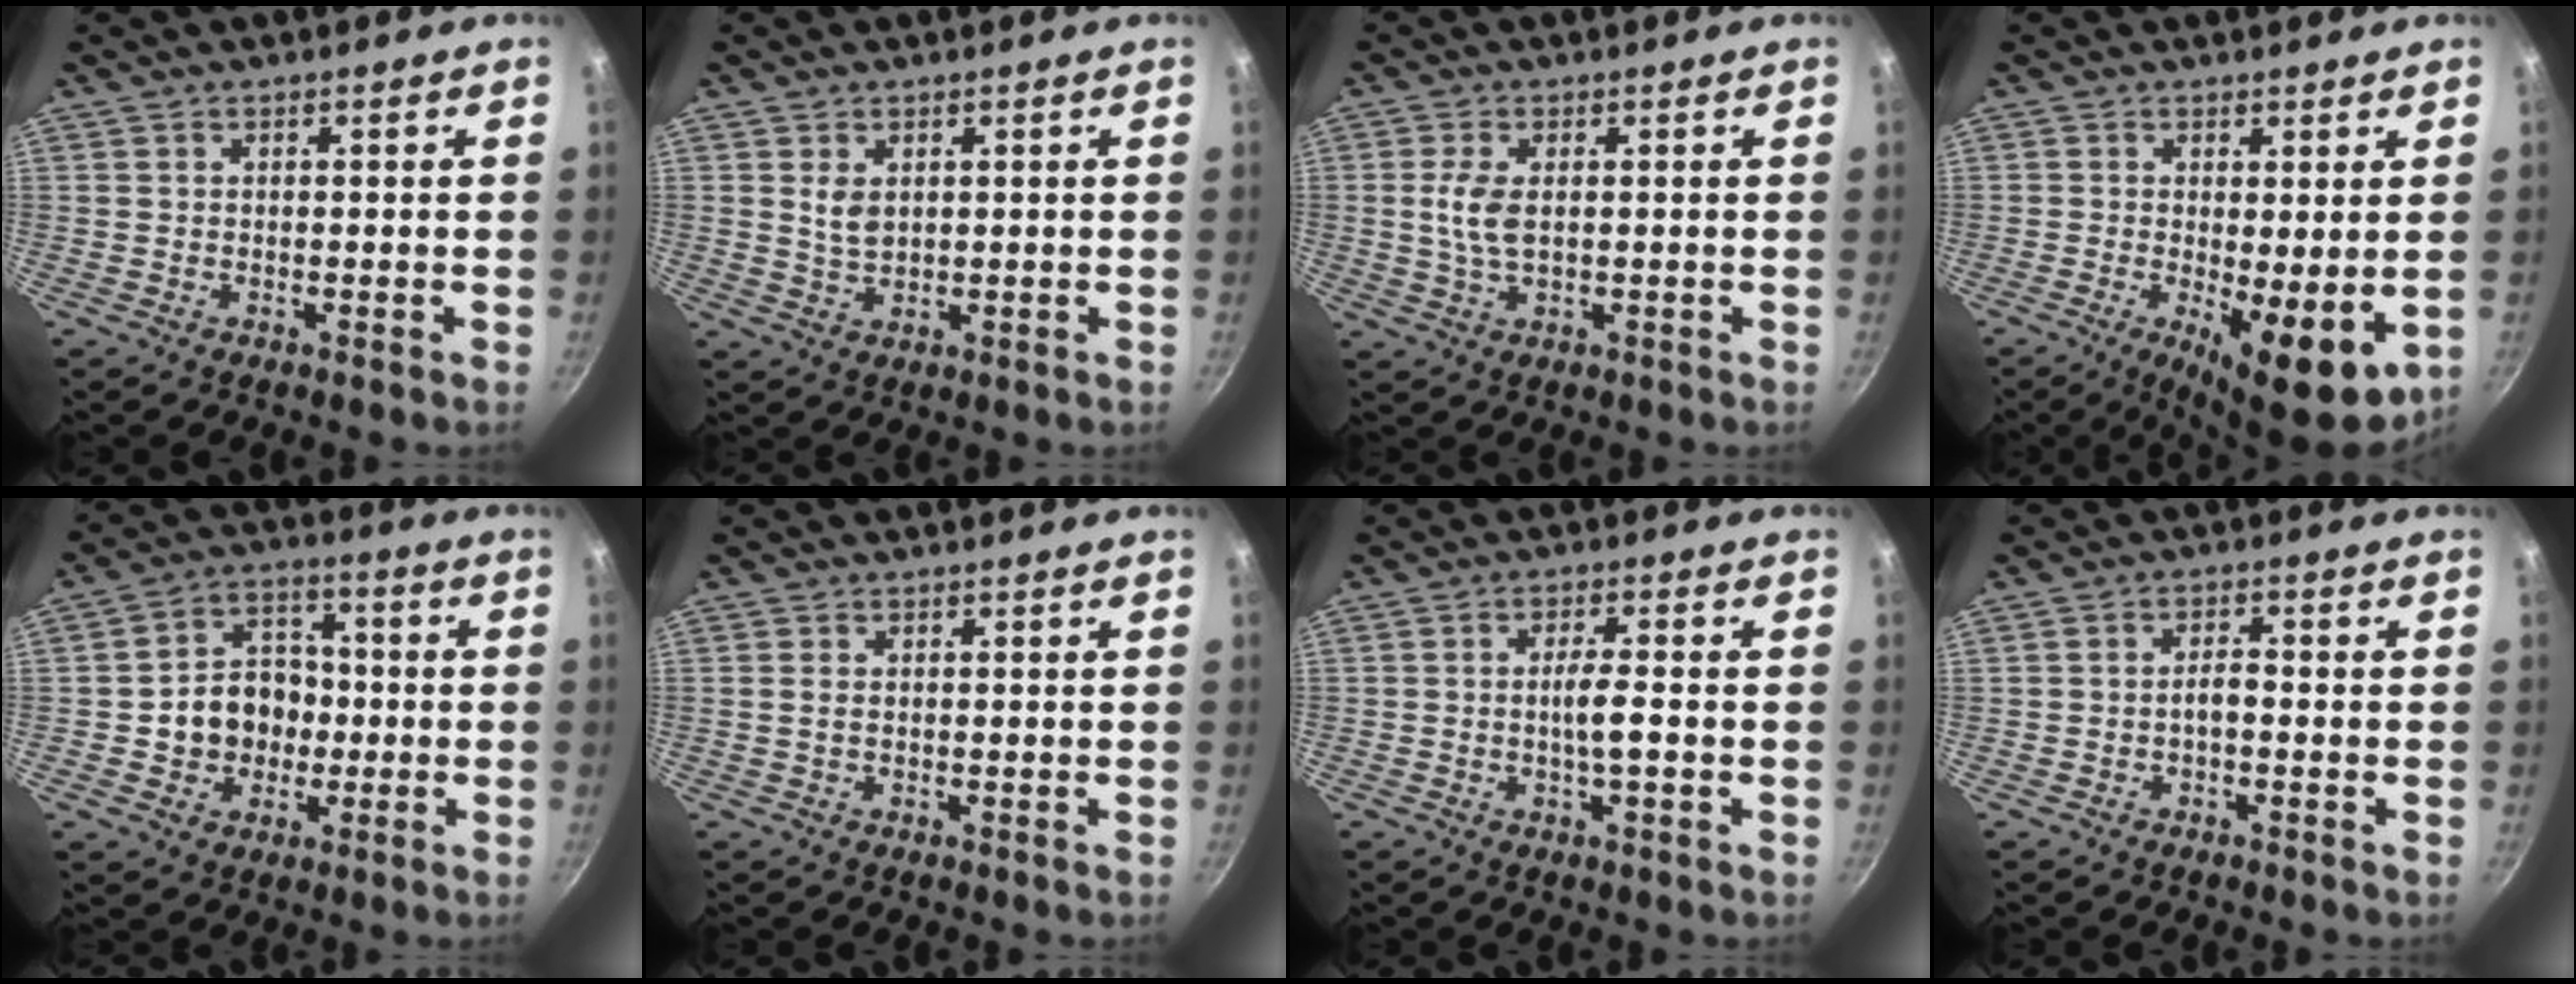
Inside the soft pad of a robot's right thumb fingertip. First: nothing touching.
{"total": 3.4, "force": [1.1, 2.1, 2.4], "torque": [-0.041, -0.008, 0.023]}
{"total": 5.0, "force": [0.5, 2.5, 4.3], "torque": [-0.093, 0.001, 0.009]}
{"total": 9.5, "force": [-1.3, 3.1, 8.9], "torque": [-0.114, -0.011, -0.006]}
{"total": 5.3, "force": [-1.0, 4.8, 2.2], "torque": [0.004, 0.015, -0.020]}
{"total": 0.9, "force": [0.0, 0.5, 0.8], "torque": [-0.016, 0.001, -0.002]}
{"total": 4.4, "force": [-0.9, 0.7, 4.2], "torque": [-0.078, 0.009, -0.018]}
{"total": 2.3, "force": [-0.9, 0.9, 1.9], "torque": [-0.027, 0.017, -0.016]}